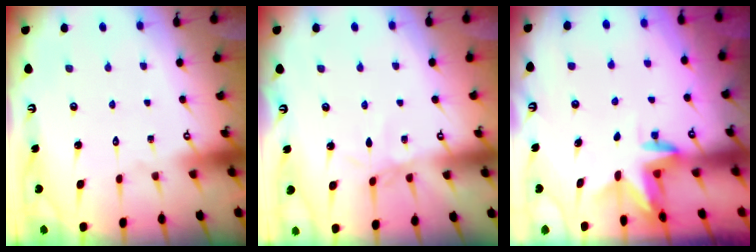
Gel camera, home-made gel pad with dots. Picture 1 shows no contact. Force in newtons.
{"total": 2.2, "press": 2.1, "slide": 0.5}
{"total": 3.0, "press": 3.0, "slide": 0.3}